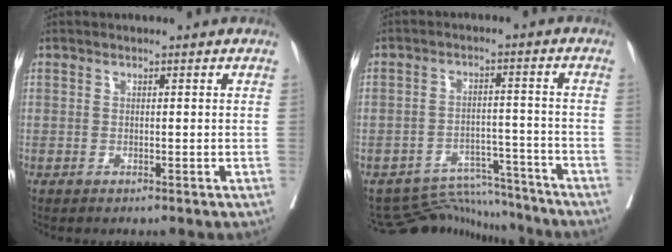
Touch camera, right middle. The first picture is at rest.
{"total": 6.3, "force": [-5.8, 1.0, -2.0], "torque": [0.035, 0.022, -0.087]}